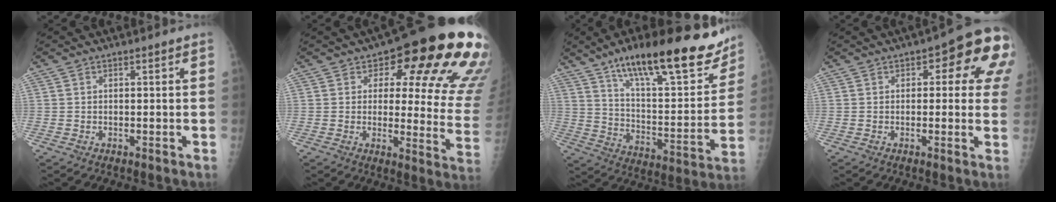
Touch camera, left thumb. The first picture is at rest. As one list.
[{"total": 22.3, "force": [10.9, 9.2, 17.1], "torque": [-0.161, -0.050, 0.125]}, {"total": 27.3, "force": [18.7, 7.9, 18.3], "torque": [-0.234, -0.065, 0.289]}, {"total": 12.5, "force": [3.6, 5.9, 10.4], "torque": [-0.072, 0.011, 0.031]}]